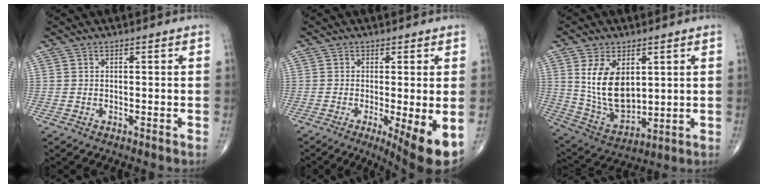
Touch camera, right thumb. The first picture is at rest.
{"total": 8.6, "force": [-2.5, 1.6, 8.1], "torque": [-0.120, -0.023, -0.037]}
{"total": 13.1, "force": [3.3, 7.9, 10.0], "torque": [-0.161, -0.021, 0.082]}